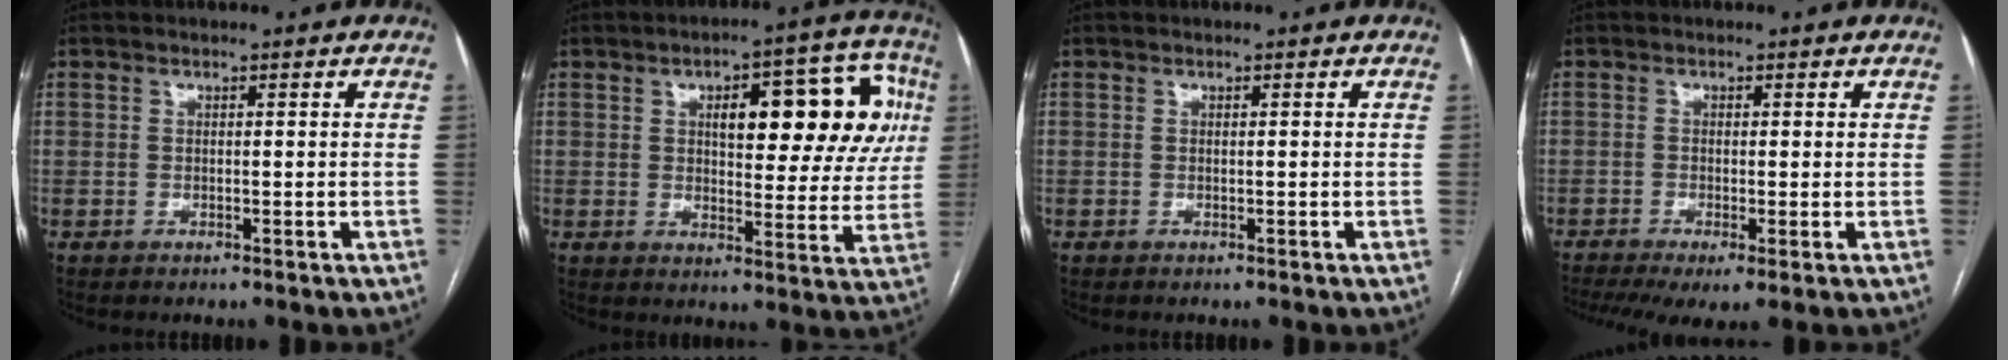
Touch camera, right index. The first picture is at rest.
{"total": 16.1, "force": [4.6, 6.0, 14.3], "torque": [-0.170, 0.038, 0.059]}
{"total": 0.0}
{"total": 6.8, "force": [-3.8, 2.0, 5.4], "torque": [-0.095, -0.014, -0.064]}